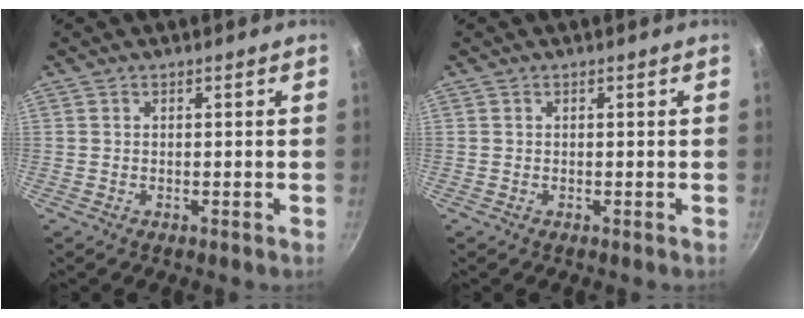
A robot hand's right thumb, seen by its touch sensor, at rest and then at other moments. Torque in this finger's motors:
{"motor_torque": [-0.04, -0.05, -0.07, 0.07, 0.01]}